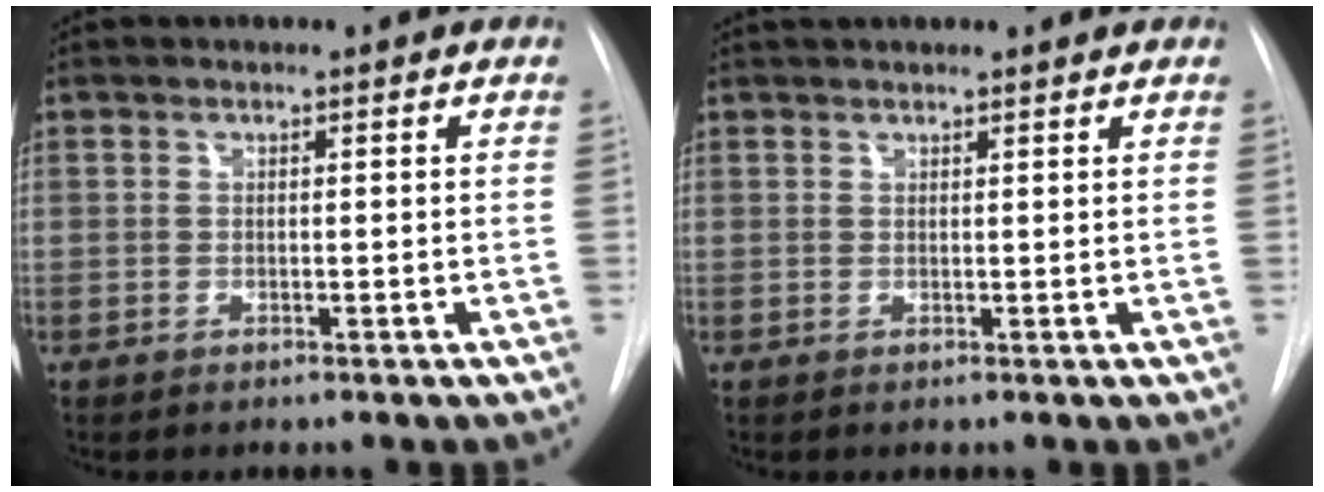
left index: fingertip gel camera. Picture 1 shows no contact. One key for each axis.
{"total": 5.2, "fx": 4.8, "fy": 0.6, "fz": 1.9, "tx": -0.027, "ty": 0.036, "tz": 0.063}